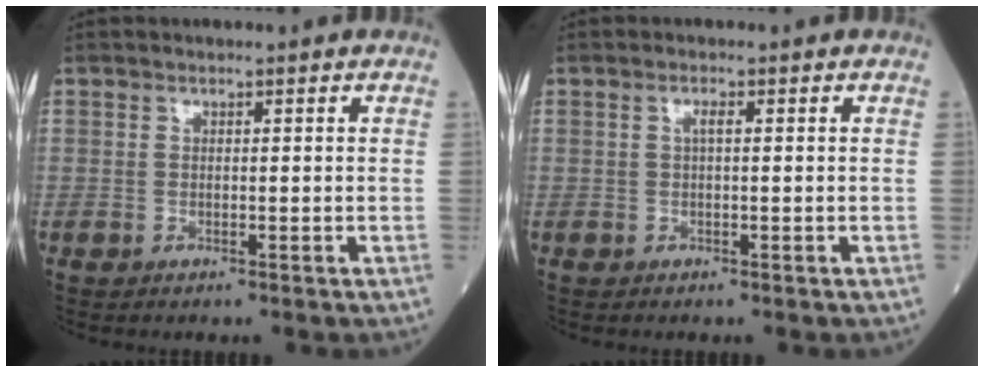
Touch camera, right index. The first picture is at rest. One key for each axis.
{"total": 0.9, "fx": 0.2, "fy": 0.1, "fz": 0.9, "tx": -0.018, "ty": 0.004, "tz": 0.003}